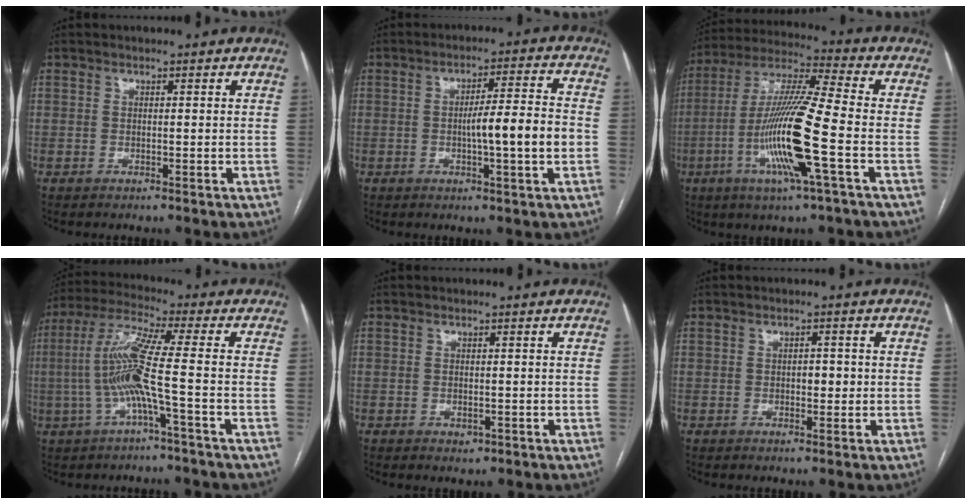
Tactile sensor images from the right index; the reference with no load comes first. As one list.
[{"total": 8.6, "force": [-1.4, 0.1, 8.4], "torque": [-0.131, 0.009, -0.022]}, {"total": 15.9, "force": [-4.6, -0.1, 15.2], "torque": [-0.308, -0.009, -0.095]}, {"total": 9.7, "force": [-1.9, -0.7, 9.5], "torque": [-0.203, 0.014, -0.043]}, {"total": 1.1, "force": [-0.5, 0.8, 0.6], "torque": [-0.010, 0.000, -0.002]}, {"total": 1.9, "force": [-0.2, 1.0, 1.6], "torque": [-0.019, 0.004, -0.002]}]